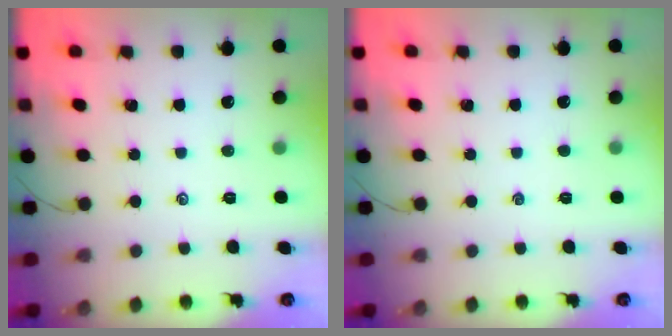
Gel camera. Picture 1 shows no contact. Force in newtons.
{"total": 0.0}